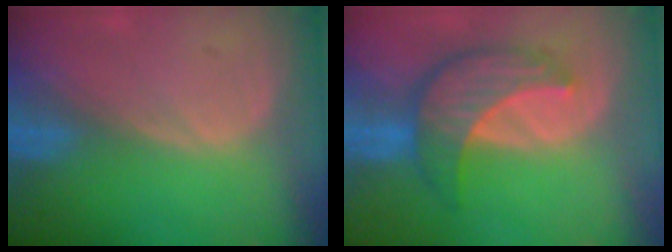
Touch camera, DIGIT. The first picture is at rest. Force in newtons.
{"total": 7.9, "press": 7.5, "slide": 2.4}